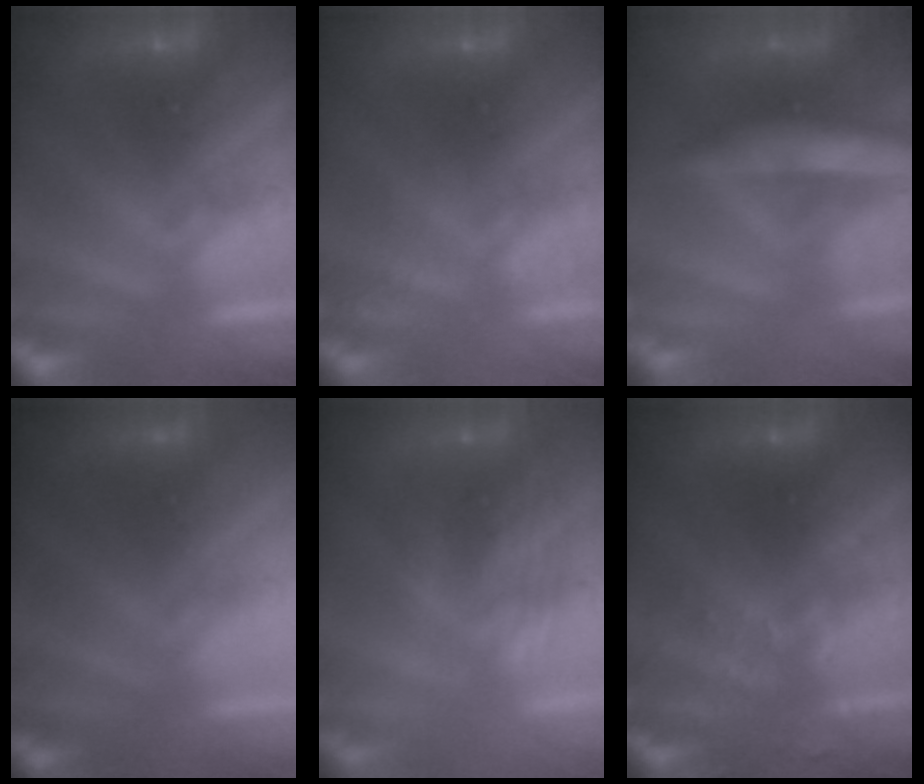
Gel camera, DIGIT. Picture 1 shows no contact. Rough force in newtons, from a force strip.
{"total": 2.2}
{"total": 7.8}
{"total": 2.8}
{"total": 3.1}
{"total": 3.2}